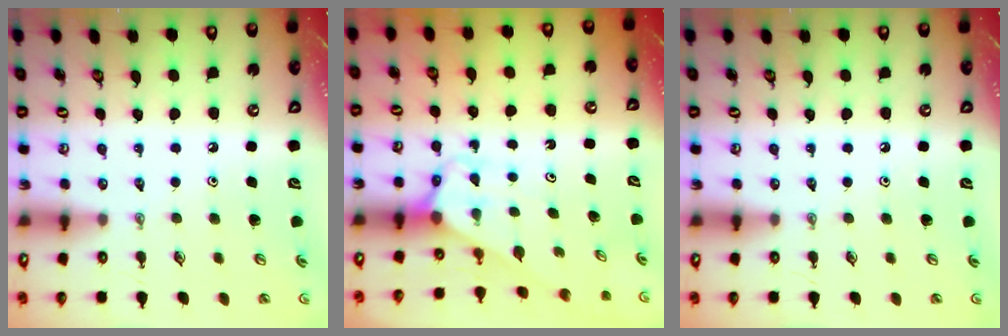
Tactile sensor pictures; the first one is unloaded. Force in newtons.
{"total": 2.9, "press": 2.9, "slide": 0.2}
{"total": 0.0}